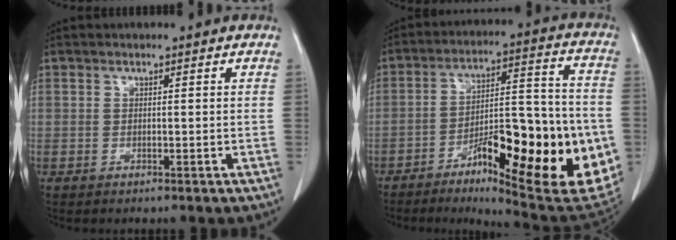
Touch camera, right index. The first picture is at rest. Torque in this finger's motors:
{"motor_torque": [2.14, 0.00, 0.80, 0.14]}